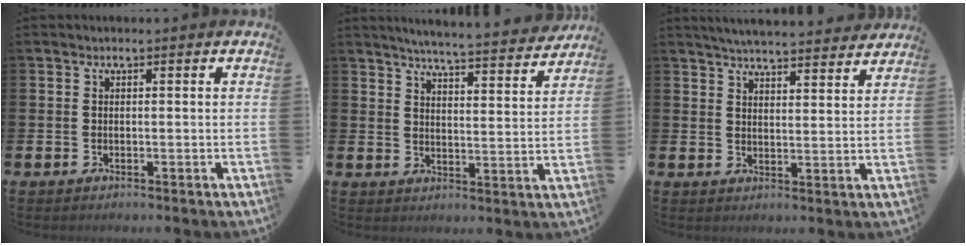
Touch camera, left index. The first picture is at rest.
{"total": 5.7, "force": [5.5, -0.3, 1.2], "torque": [-0.039, -0.044, 0.094]}
{"total": 5.2, "force": [5.1, 0.2, 0.7], "torque": [-0.019, -0.034, 0.090]}